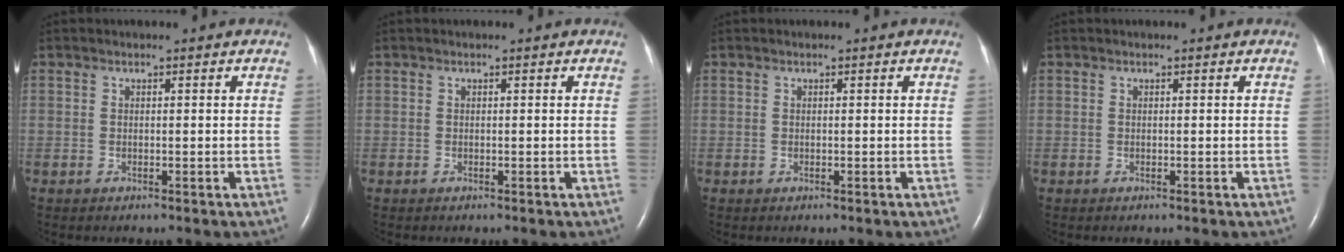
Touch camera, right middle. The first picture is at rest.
{"total": 0.0}
{"total": 0.0}
{"total": 0.0}